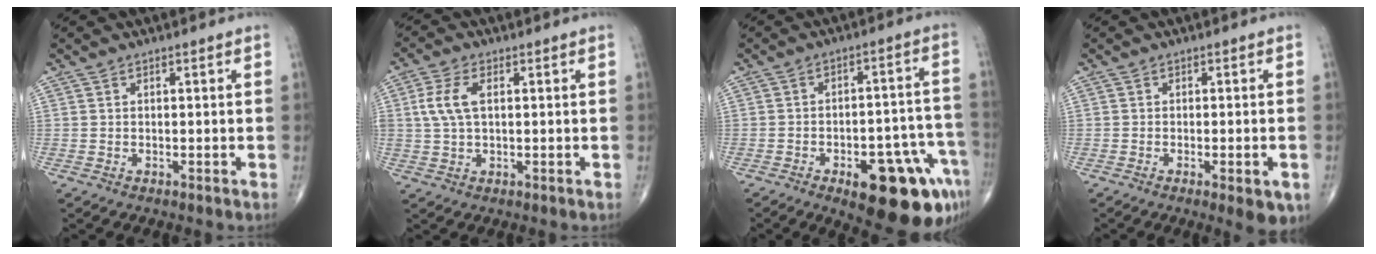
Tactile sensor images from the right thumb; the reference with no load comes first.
{"total": 6.1, "force": [1.1, 3.2, 5.1], "torque": [-0.120, 0.008, 0.022]}
{"total": 18.9, "force": [-9.5, 7.6, 14.6], "torque": [-0.122, 0.060, -0.112]}
{"total": 5.2, "force": [-2.1, 1.4, 4.6], "torque": [-0.056, -0.002, -0.023]}